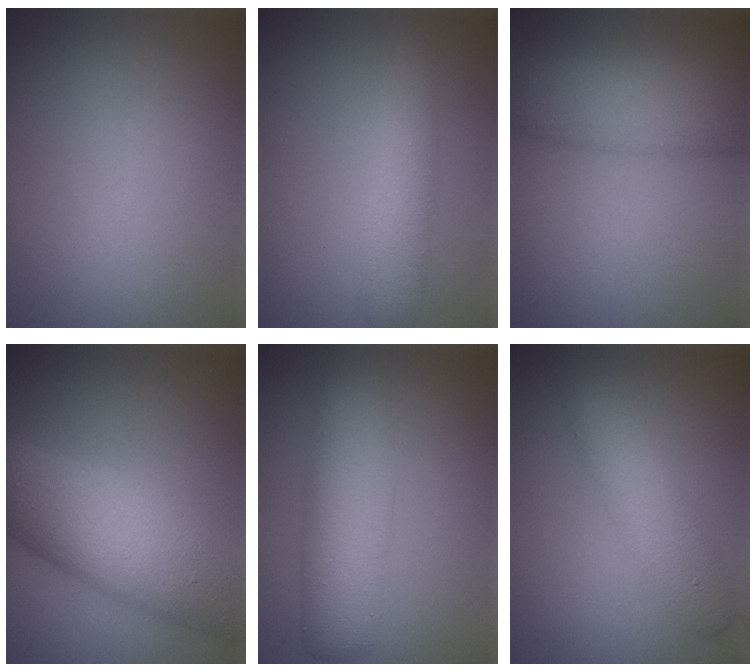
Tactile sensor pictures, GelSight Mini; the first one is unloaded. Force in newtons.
{"total": 3.8, "press": 3.8, "slide": 0.1}
{"total": 6.8, "press": 6.8, "slide": 0.2}
{"total": 10.2, "press": 10.2, "slide": 0.1}
{"total": 6.1, "press": 6.1, "slide": 0.1}
{"total": 4.1, "press": 4.1, "slide": 0.1}